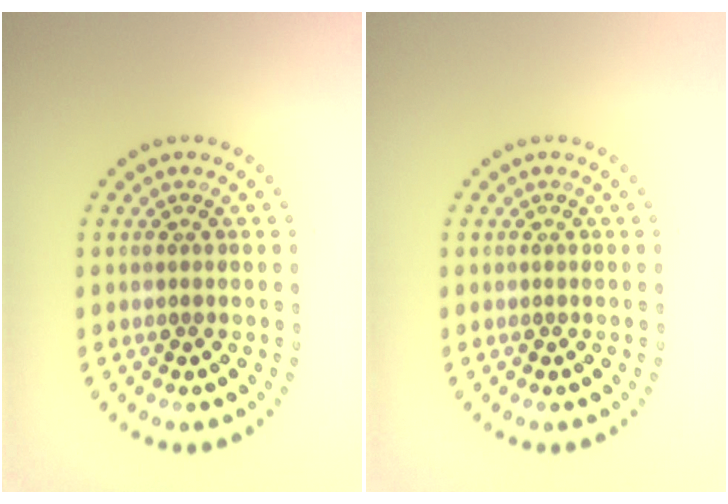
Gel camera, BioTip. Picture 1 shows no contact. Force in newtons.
{"total": 0.0}